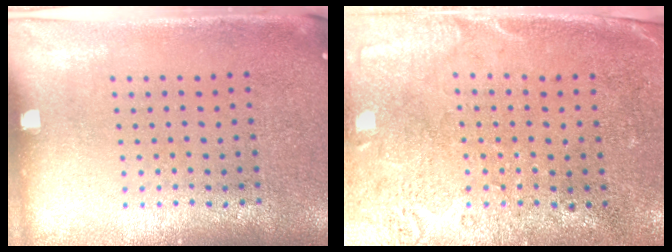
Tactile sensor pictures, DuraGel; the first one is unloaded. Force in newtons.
{"total": 2.7, "press": 2.2, "slide": 1.6}